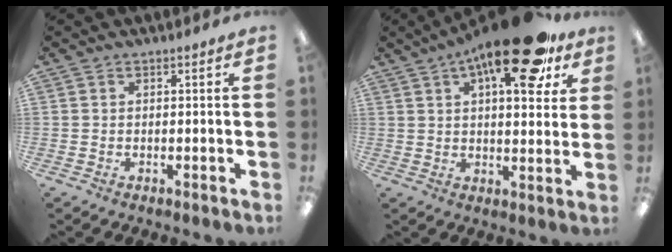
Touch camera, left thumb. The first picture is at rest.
{"total": 20.1, "force": [11.0, 7.7, 14.9], "torque": [-0.214, -0.045, 0.171]}